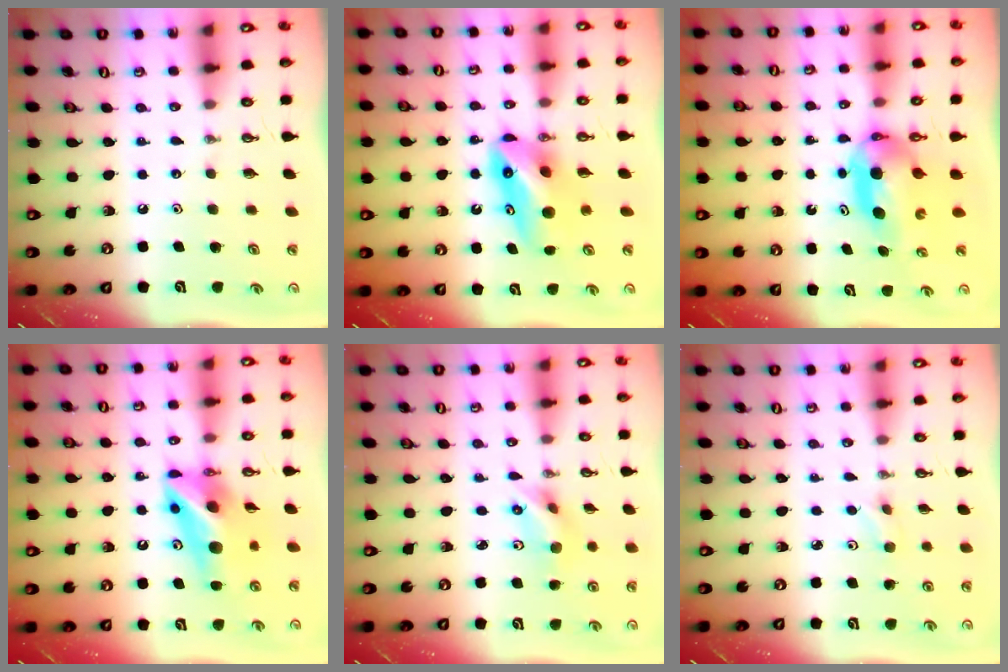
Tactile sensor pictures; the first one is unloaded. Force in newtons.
{"total": 9.7, "press": 9.6, "slide": 1.4}
{"total": 7.8, "press": 5.3, "slide": 5.7}
{"total": 12.5, "press": 12.3, "slide": 1.9}
{"total": 5.6, "press": 4.5, "slide": 3.3}
{"total": 2.5, "press": 2.4, "slide": 0.7}